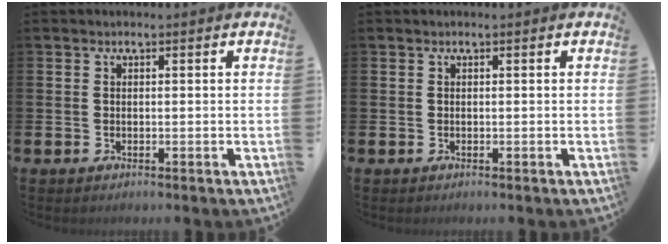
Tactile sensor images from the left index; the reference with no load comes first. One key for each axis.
{"total": 0.0}